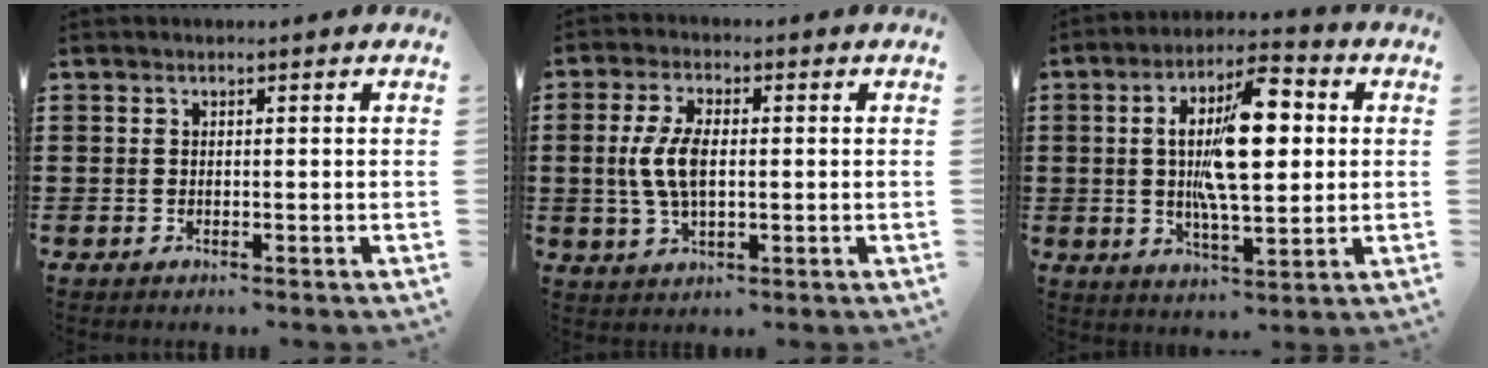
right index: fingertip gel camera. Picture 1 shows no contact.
{"total": 6.6, "force": [0.1, 3.0, 5.9], "torque": [-0.141, -0.001, -0.007]}
{"total": 13.2, "force": [1.5, 5.1, 12.1], "torque": [-0.212, 0.002, 0.018]}